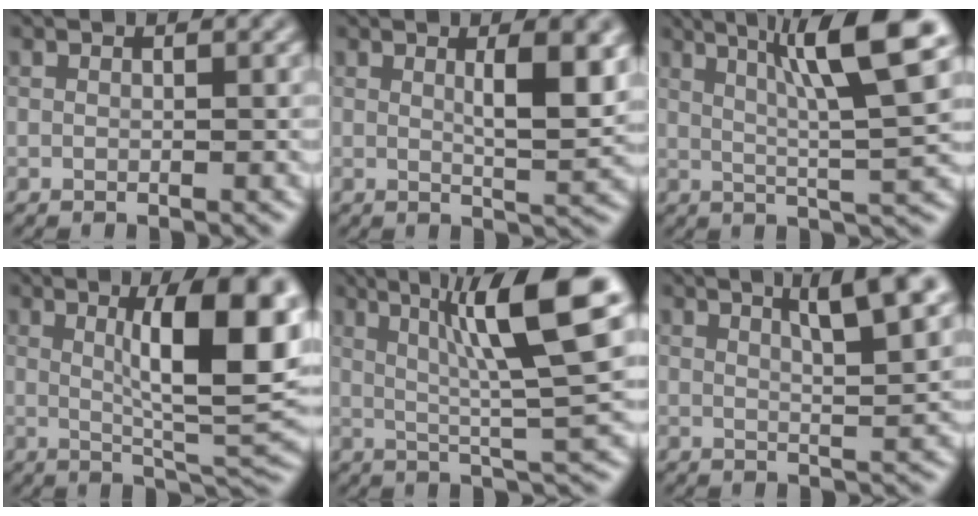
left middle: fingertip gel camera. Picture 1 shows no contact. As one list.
[{"total": 4.9, "force": [1.3, 1.1, 4.6], "torque": [-0.066, -0.002, 0.023]}, {"total": 10.4, "force": [4.3, 1.6, 9.4], "torque": [-0.128, 0.019, 0.068]}, {"total": 11.2, "force": [2.6, 2.9, 10.5], "torque": [-0.138, 0.001, 0.043]}, {"total": 10.5, "force": [3.6, 1.4, 9.8], "torque": [-0.143, 0.010, 0.058]}, {"total": 5.8, "force": [3.2, 1.1, 4.7], "torque": [-0.056, 0.010, 0.046]}]